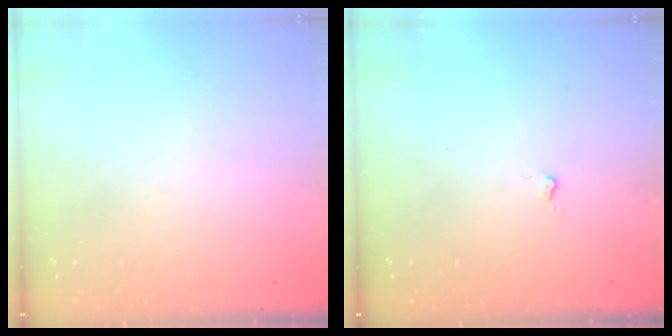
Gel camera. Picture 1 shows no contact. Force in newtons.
{"total": 2.6, "press": 2.6, "slide": 0.4}